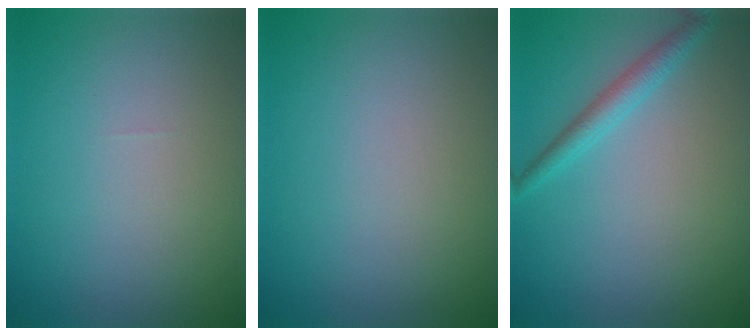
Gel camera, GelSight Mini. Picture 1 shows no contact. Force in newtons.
{"total": 0.0}
{"total": 2.1, "press": 2.1, "slide": 0.1}